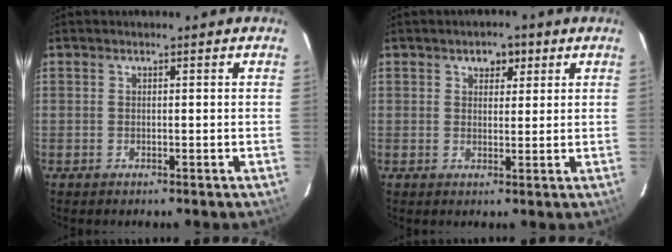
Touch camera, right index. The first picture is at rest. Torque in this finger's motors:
{"motor_torque": [0.02, -0.01, 0.03, 0.03]}